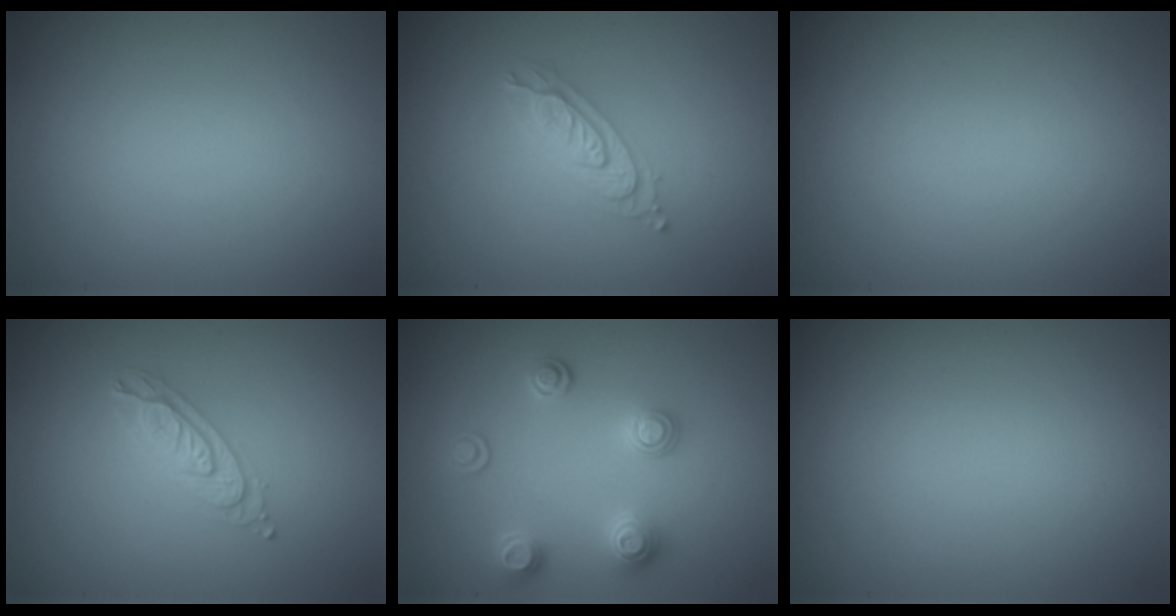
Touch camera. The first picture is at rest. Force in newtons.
{"total": 2.6, "press": 2.6, "slide": 0.5}
{"total": 0.0}
{"total": 2.2, "press": 2.2, "slide": 0.3}
{"total": 2.6, "press": 2.6, "slide": 0.2}
{"total": 0.0}